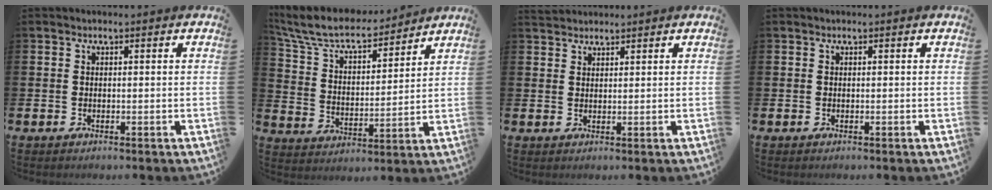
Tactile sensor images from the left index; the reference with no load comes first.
{"total": 9.0, "force": [7.9, 2.6, 3.3], "torque": [-0.108, -0.049, 0.140]}
{"total": 2.1, "force": [2.0, 0.7, 0.1], "torque": [0.002, -0.002, 0.036]}
{"total": 0.0}